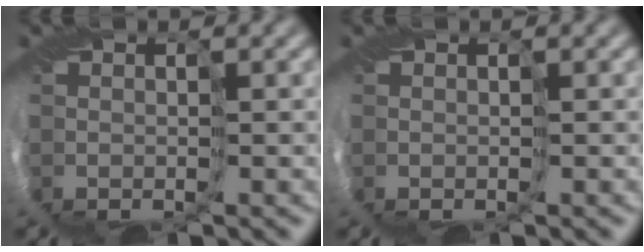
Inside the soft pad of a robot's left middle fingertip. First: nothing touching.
{"total": 0.0}